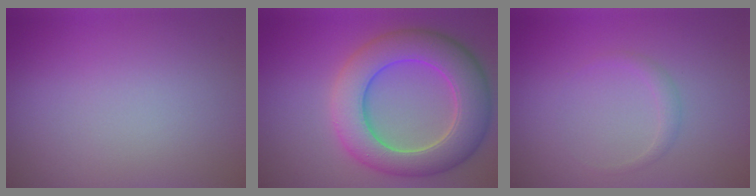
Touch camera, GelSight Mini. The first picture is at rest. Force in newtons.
{"total": 8.5, "press": 8.5, "slide": 0.2}
{"total": 1.0, "press": 1.0, "slide": 0.1}